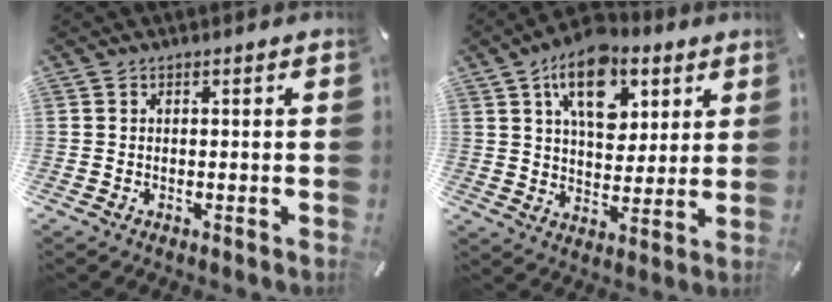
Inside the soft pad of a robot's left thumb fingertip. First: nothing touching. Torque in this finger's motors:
{"motor_torque": [1.51, 2.12, 2.04, -0.73, 0.54]}